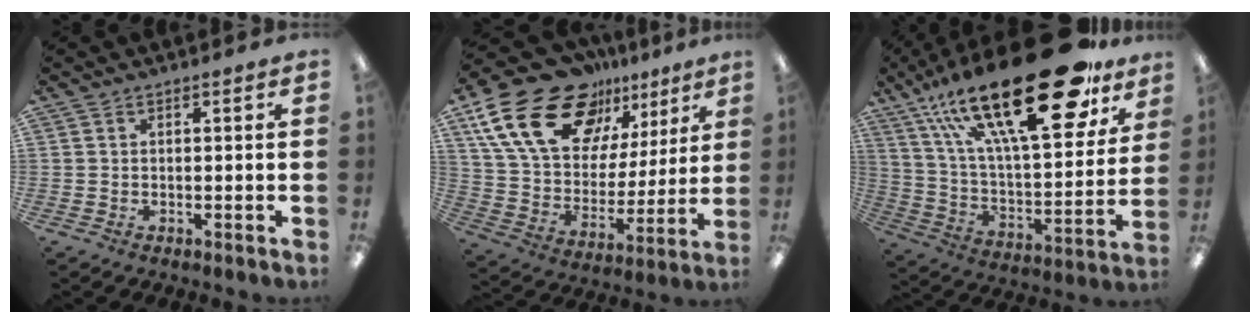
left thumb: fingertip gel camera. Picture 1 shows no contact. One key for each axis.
{"total": 24.1, "fx": 14.8, "fy": 13.9, "fz": 13.1, "tx": -0.245, "ty": -0.082, "tz": 0.266}
{"total": 34.5, "fx": 20.5, "fy": 11.8, "fz": 25.2, "tx": -0.439, "ty": -0.125, "tz": 0.335}